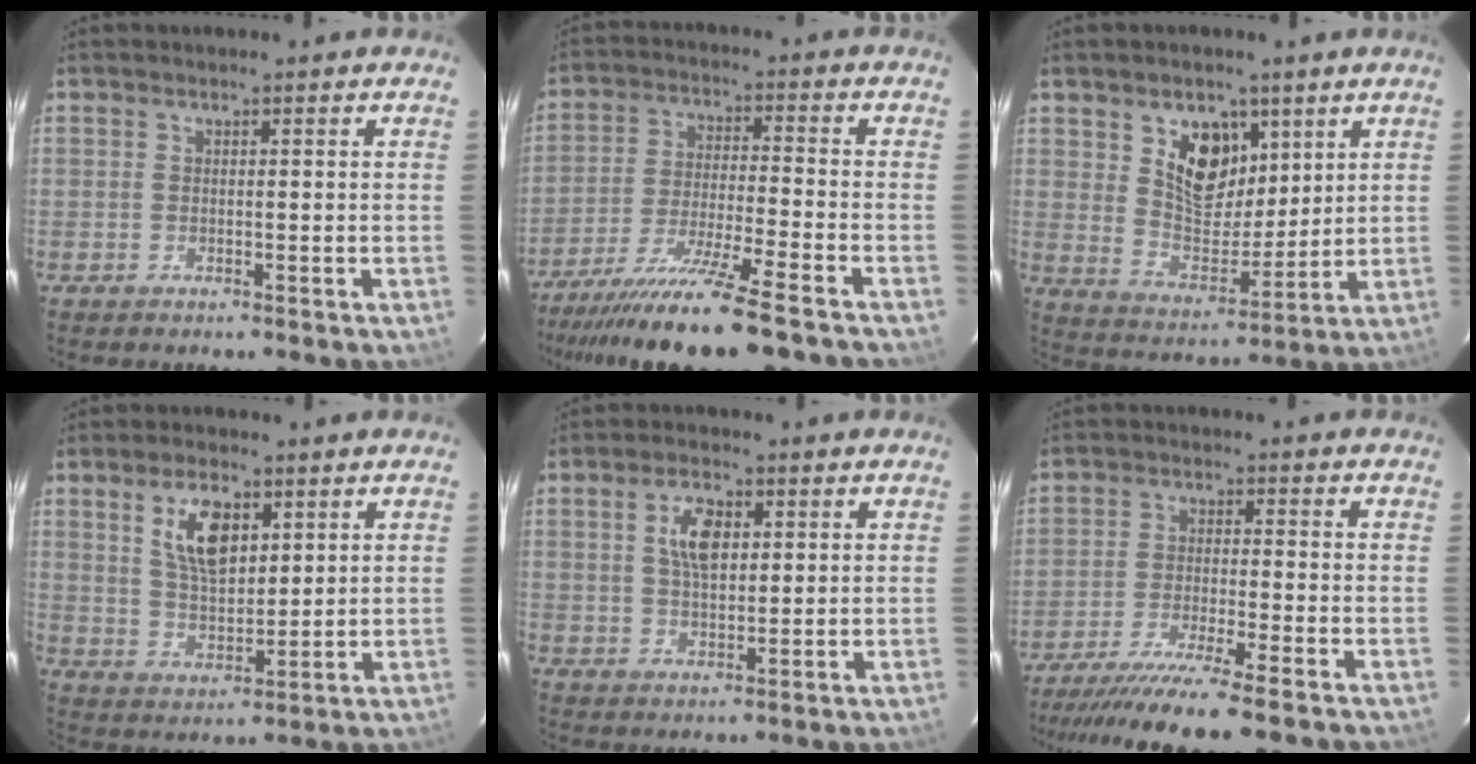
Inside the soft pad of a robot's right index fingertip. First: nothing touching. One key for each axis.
{"total": 16.9, "fx": -14.3, "fy": 0.1, "fz": 9.0, "tx": -0.181, "ty": -0.039, "tz": -0.241}
{"total": 11.1, "fx": 5.3, "fy": 7.2, "fz": 6.6, "tx": -0.110, "ty": -0.006, "tz": 0.103}
{"total": 9.5, "fx": 3.9, "fy": 4.8, "fz": 7.2, "tx": -0.131, "ty": 0.005, "tz": 0.081}
{"total": 6.4, "fx": 1.7, "fy": 3.4, "fz": 5.1, "tx": -0.093, "ty": 0.007, "tz": 0.035}
{"total": 13.3, "fx": -11.3, "fy": -0.5, "fz": 7.0, "tx": -0.147, "ty": -0.028, "tz": -0.189}